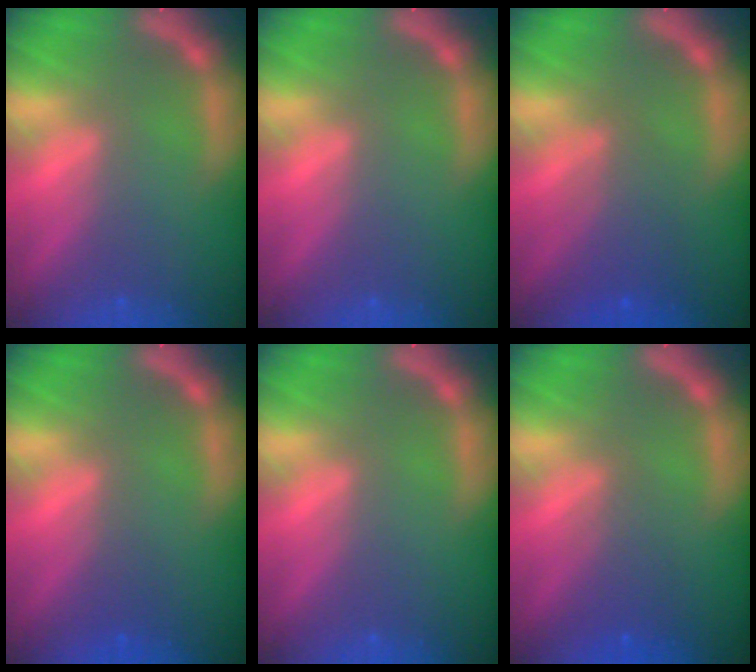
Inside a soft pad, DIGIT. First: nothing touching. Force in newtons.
{"total": 0.0}
{"total": 3.6}
{"total": 1.0}
{"total": 0.0}
{"total": 2.5}